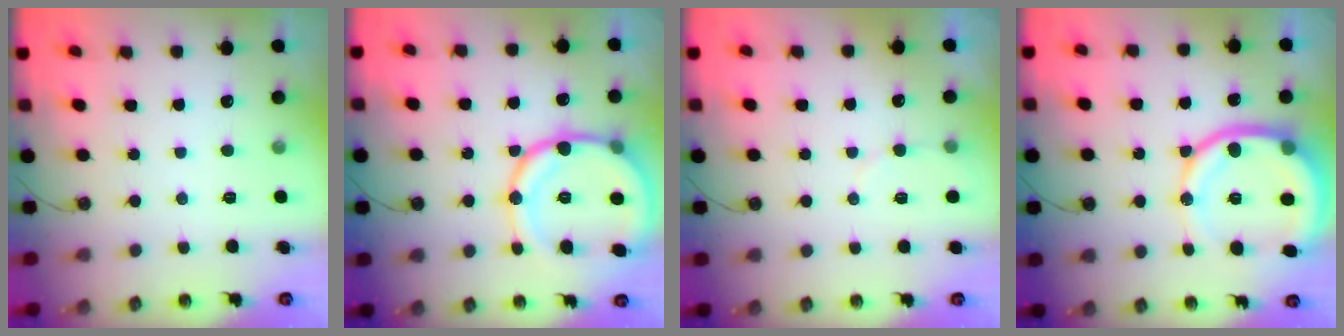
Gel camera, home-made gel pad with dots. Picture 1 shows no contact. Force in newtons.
{"total": 19.2, "press": 19.0, "slide": 2.4}
{"total": 3.0, "press": 3.0, "slide": 0.2}
{"total": 16.2, "press": 16.1, "slide": 2.0}